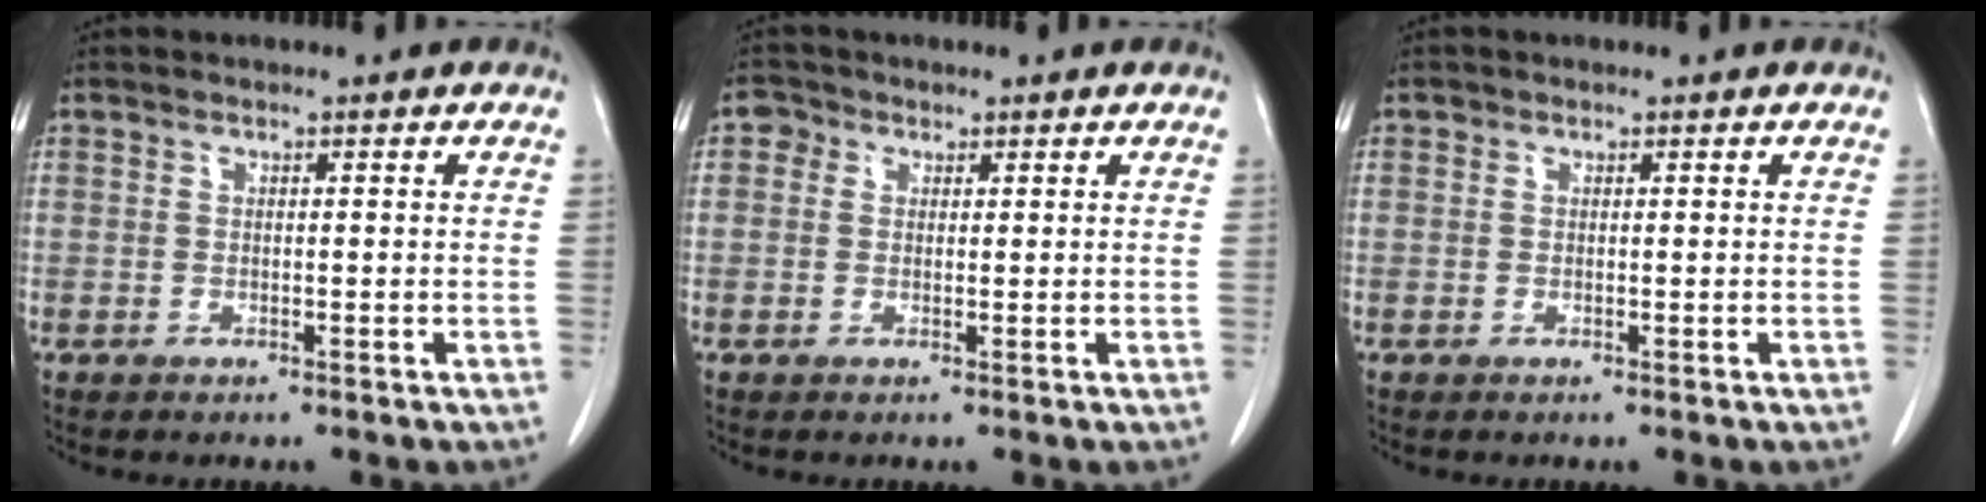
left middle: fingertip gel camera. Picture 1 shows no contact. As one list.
[{"total": 2.0, "force": [0.8, 1.7, 0.6], "torque": [-0.005, 0.007, 0.008]}, {"total": 0.0}]